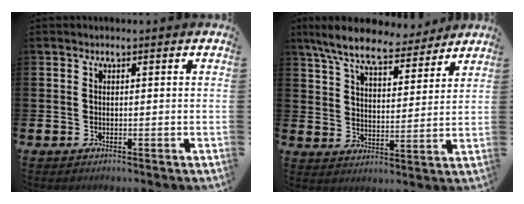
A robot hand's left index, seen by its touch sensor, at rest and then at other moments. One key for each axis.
{"total": 8.7, "fx": 7.8, "fy": 1.9, "fz": 3.2, "tx": -0.091, "ty": -0.040, "tz": 0.140}